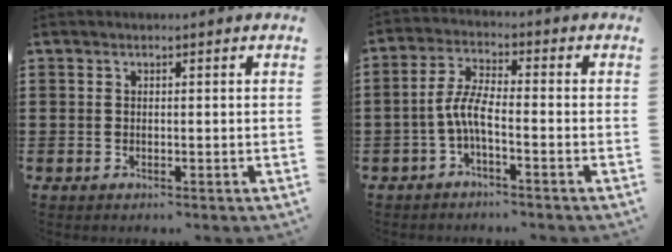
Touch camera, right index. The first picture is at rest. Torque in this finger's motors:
{"motor_torque": [0.96, -0.82, 0.60, 0.18]}